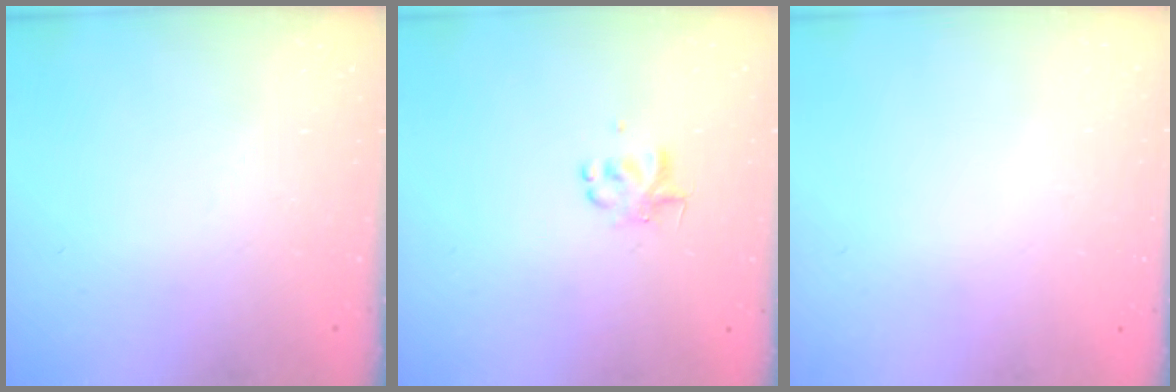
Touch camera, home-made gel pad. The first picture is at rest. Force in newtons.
{"total": 2.6, "press": 2.6, "slide": 0.3}
{"total": 1.8, "press": 1.8, "slide": 0.2}